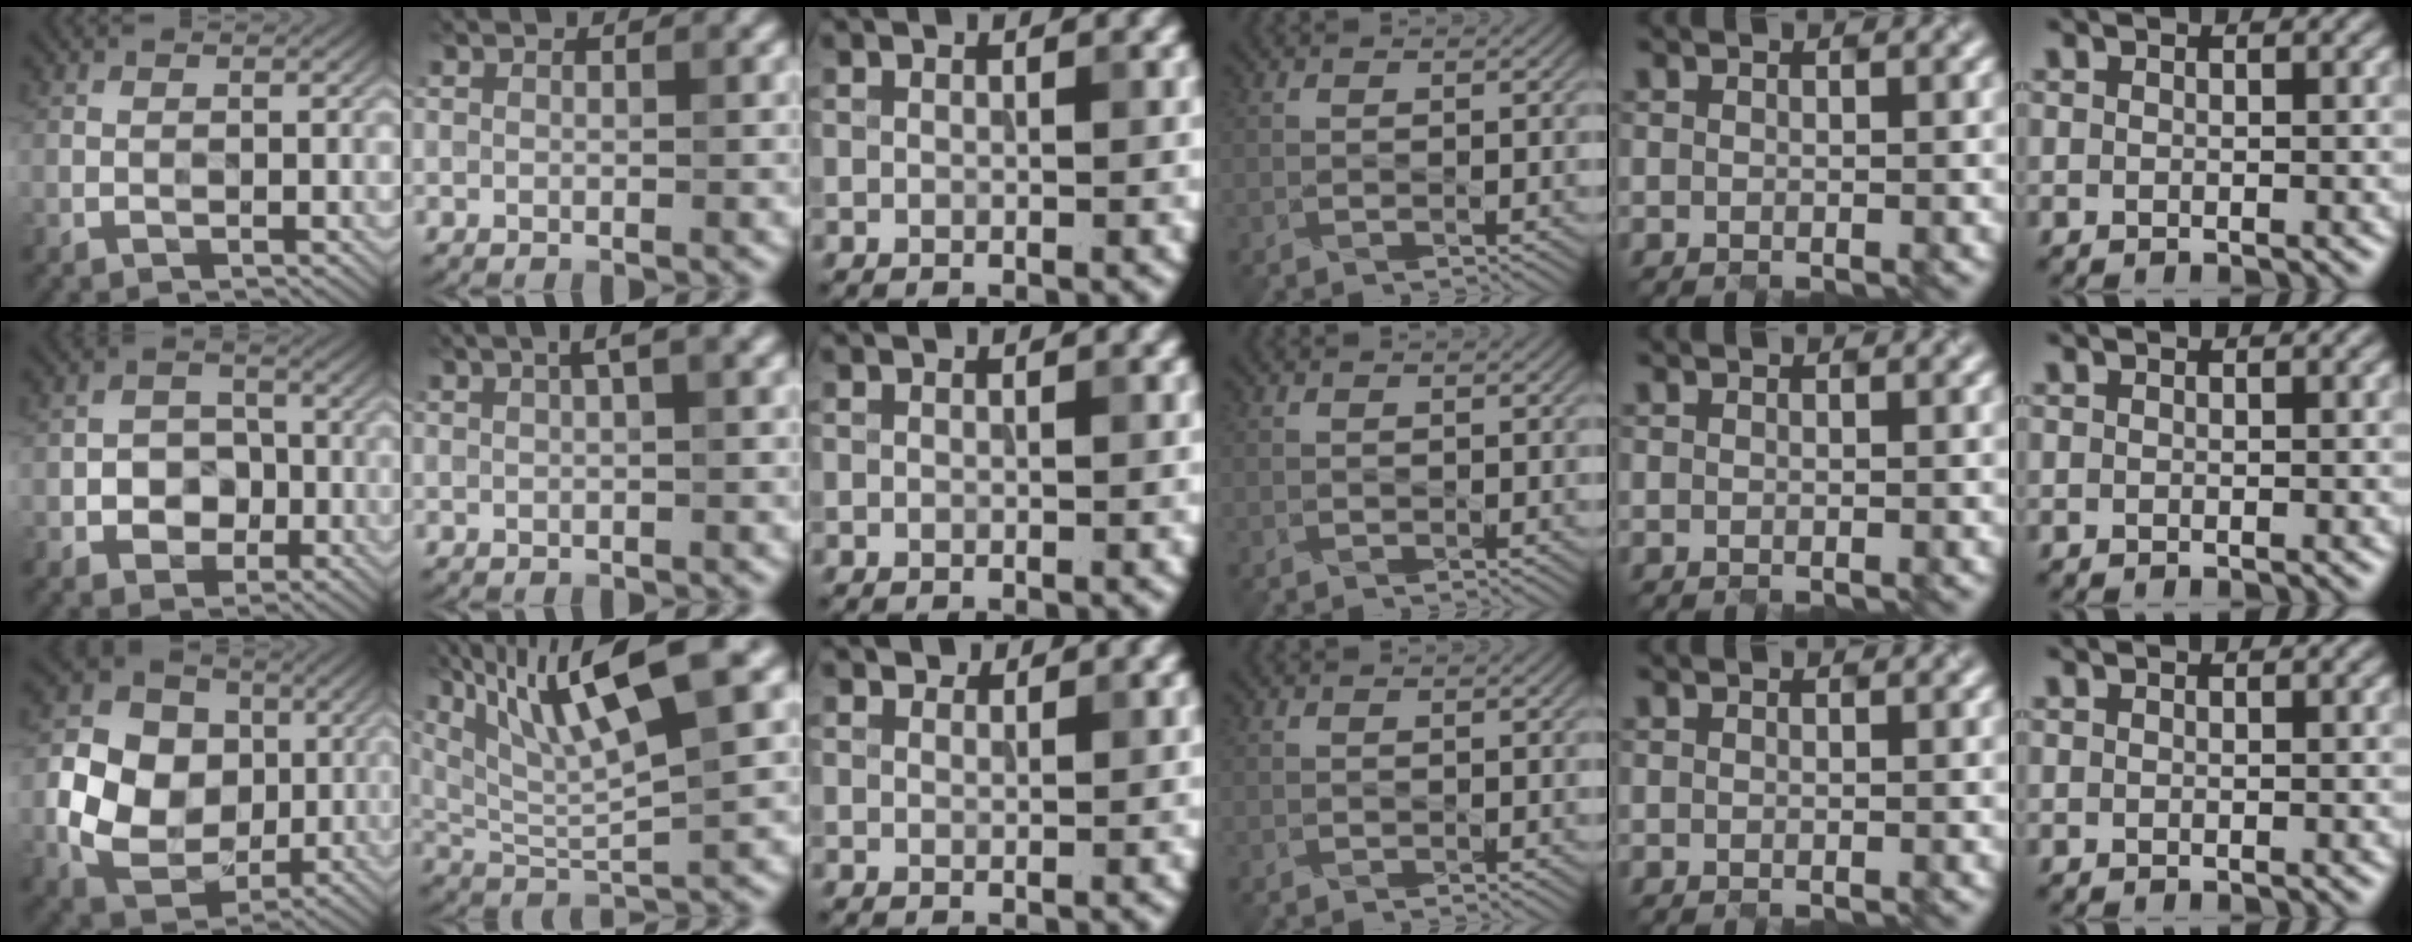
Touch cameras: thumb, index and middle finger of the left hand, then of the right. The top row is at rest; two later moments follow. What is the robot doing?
{"motion": "close", "object": "folder"}